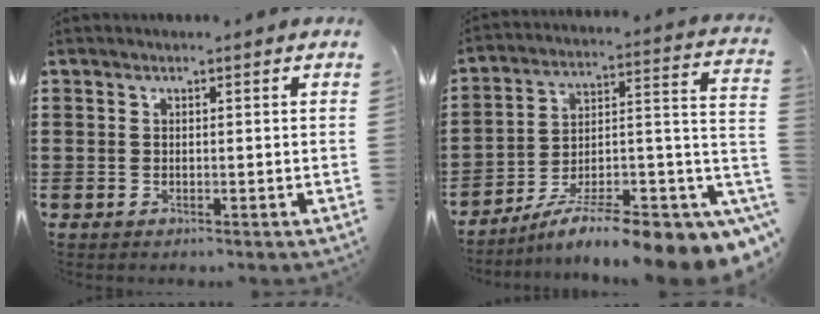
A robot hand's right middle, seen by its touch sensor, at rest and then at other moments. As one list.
[{"total": 9.3, "force": [-6.6, 1.3, 6.5], "torque": [-0.106, -0.011, -0.116]}]